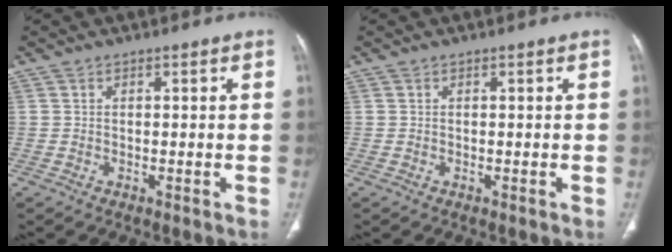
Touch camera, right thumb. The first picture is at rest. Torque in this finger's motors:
{"motor_torque": [-0.41, -0.51, 0.20, -0.04, 0.02]}